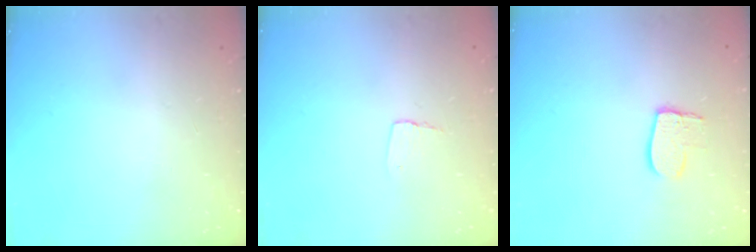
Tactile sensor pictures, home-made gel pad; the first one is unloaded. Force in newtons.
{"total": 4.1, "press": 4.1, "slide": 0.2}
{"total": 8.3, "press": 8.3, "slide": 0.7}